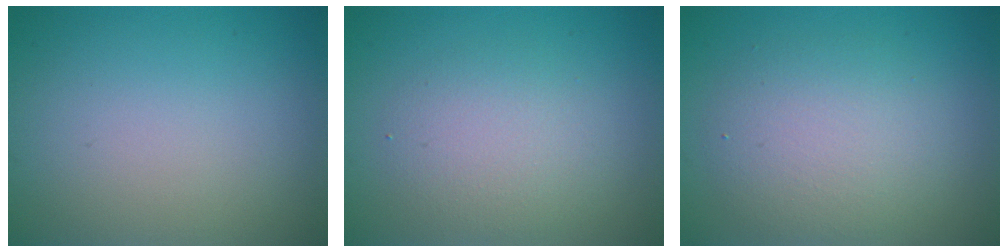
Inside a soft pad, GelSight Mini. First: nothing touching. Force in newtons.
{"total": 3.2, "press": 3.2, "slide": 0.1}
{"total": 4.4, "press": 4.4, "slide": 0.4}